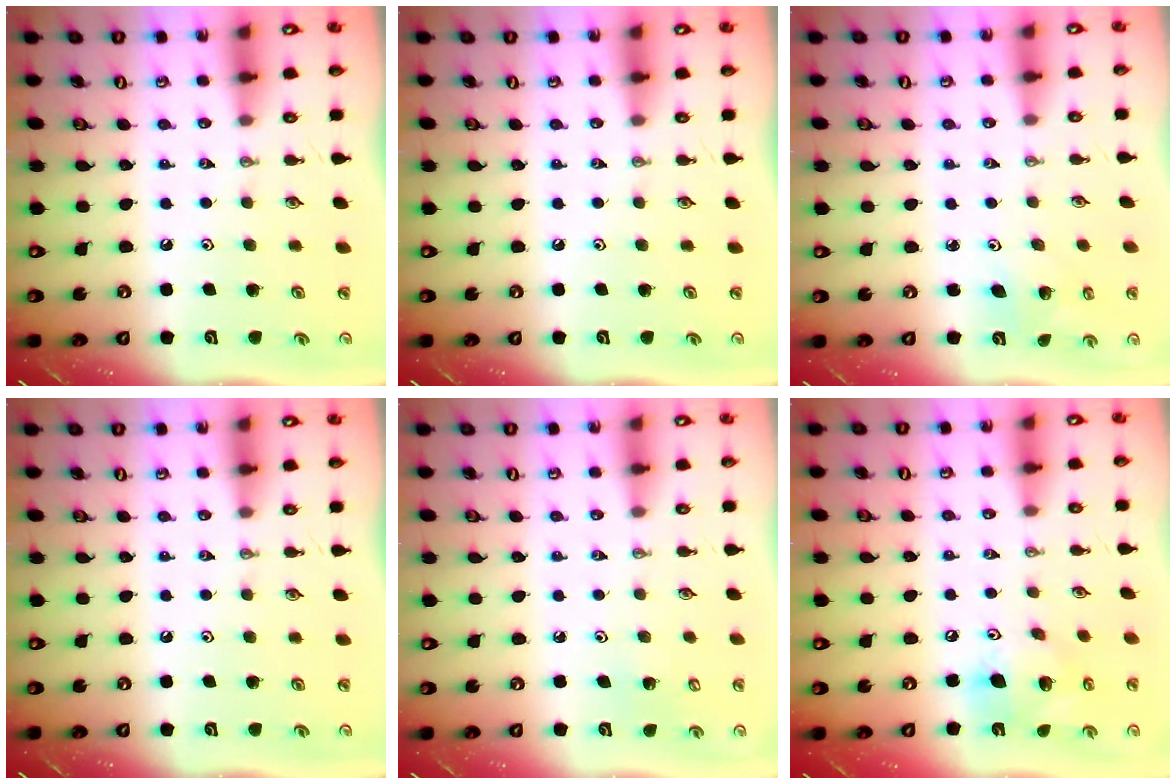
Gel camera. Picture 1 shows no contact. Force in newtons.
{"total": 0.0}
{"total": 2.8, "press": 2.8, "slide": 0.2}
{"total": 0.0}
{"total": 3.3, "press": 3.3, "slide": 0.3}
{"total": 14.1, "press": 13.8, "slide": 2.9}